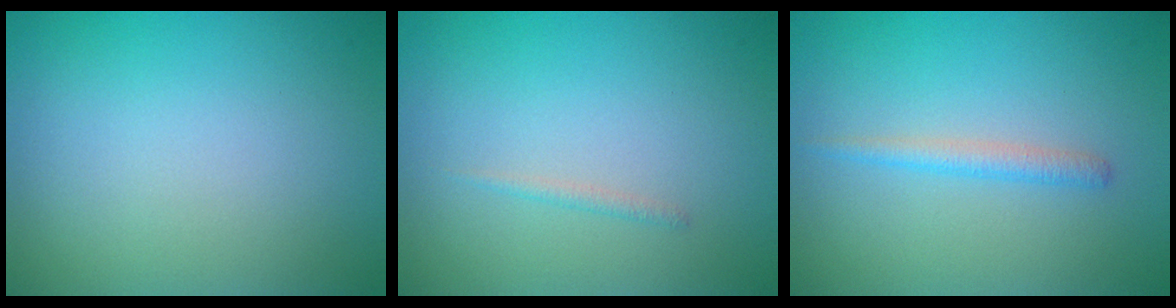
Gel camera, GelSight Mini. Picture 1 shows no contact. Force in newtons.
{"total": 0.6, "press": 0.6, "slide": 0.1}
{"total": 1.5, "press": 1.5, "slide": 0.1}